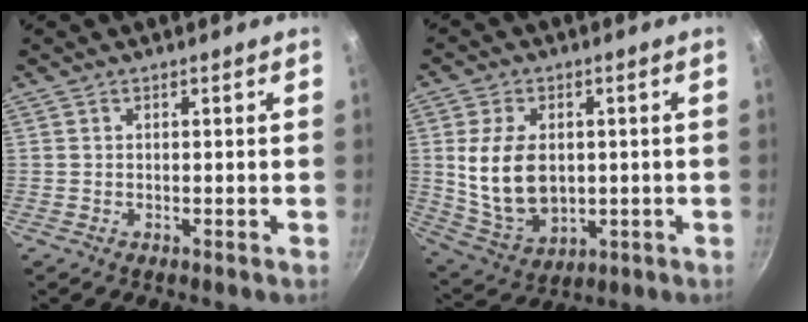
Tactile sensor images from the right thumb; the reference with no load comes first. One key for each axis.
{"total": 13.4, "fx": 0.6, "fy": 9.1, "fz": 9.8, "tx": -0.165, "ty": -0.013, "tz": 0.028}